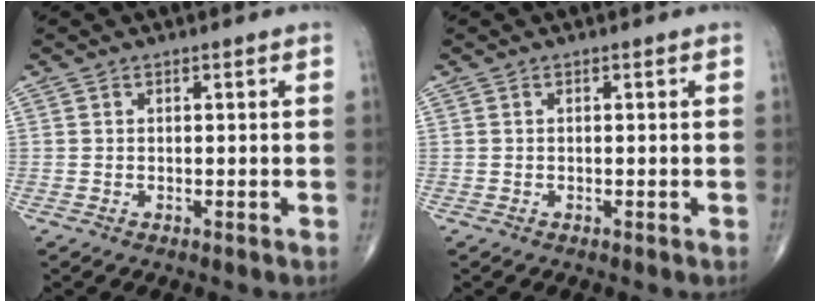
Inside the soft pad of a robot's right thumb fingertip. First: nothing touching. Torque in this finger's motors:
{"motor_torque": [0.00, 0.04, -0.01, -0.05, 0.02]}